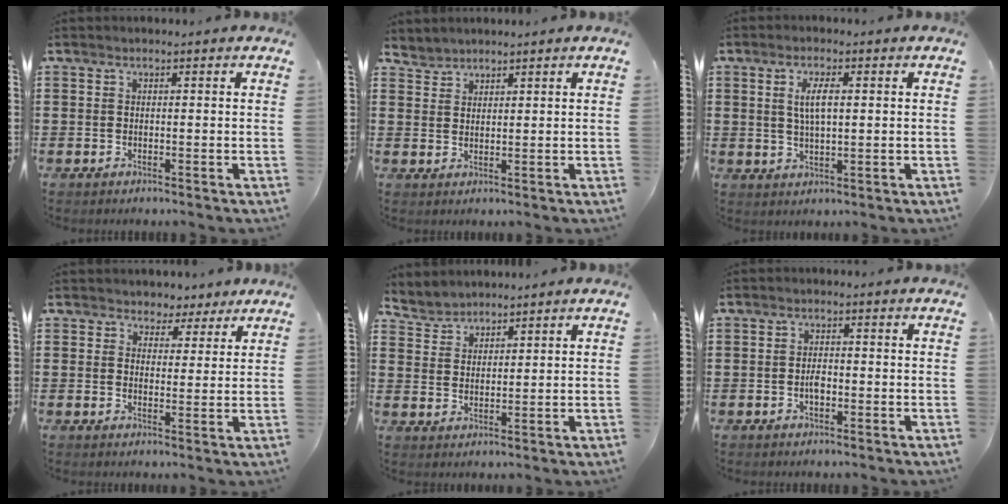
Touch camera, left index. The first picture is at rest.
{"total": 2.0, "force": [2.0, 0.4, -0.3], "torque": [0.000, 0.000, 0.041]}
{"total": 4.2, "force": [0.9, 1.4, 3.8], "torque": [-0.080, 0.008, 0.014]}
{"total": 3.7, "force": [3.0, 2.3, 0.1], "torque": [-0.012, -0.003, 0.053]}
{"total": 2.9, "force": [2.8, 0.7, -0.3], "torque": [-0.004, -0.004, 0.055]}
{"total": 2.1, "force": [-0.4, 0.9, 1.8], "torque": [-0.036, 0.001, -0.007]}